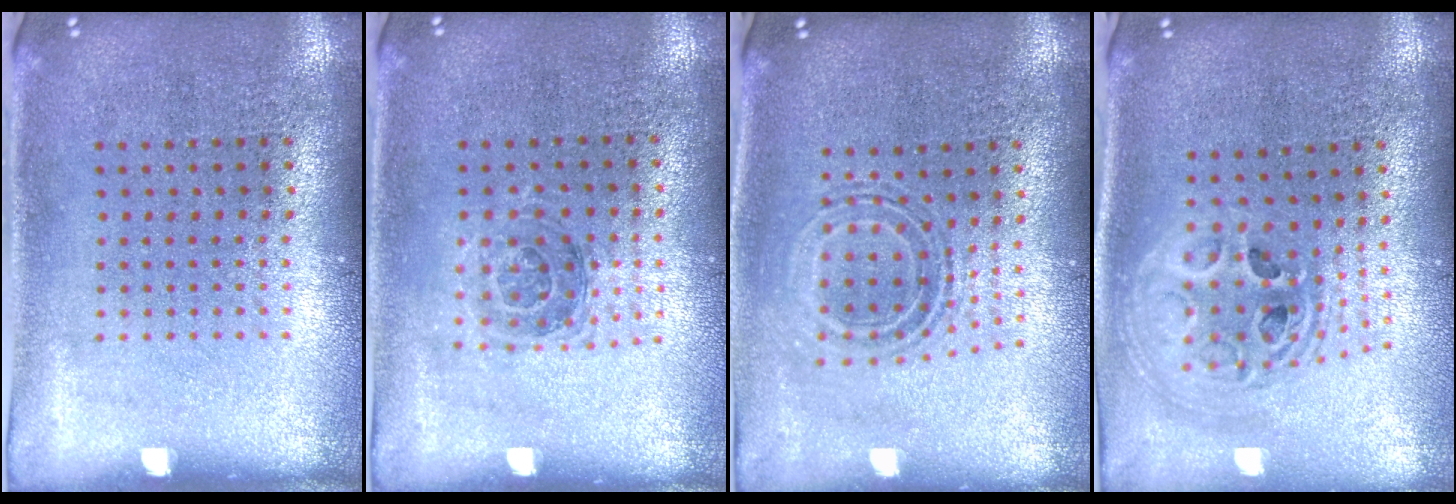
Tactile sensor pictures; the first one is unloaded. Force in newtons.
{"total": 1.1, "press": 1.0, "slide": 0.3}
{"total": 0.9, "press": 0.8, "slide": 0.3}
{"total": 2.4, "press": 1.9, "slide": 1.4}